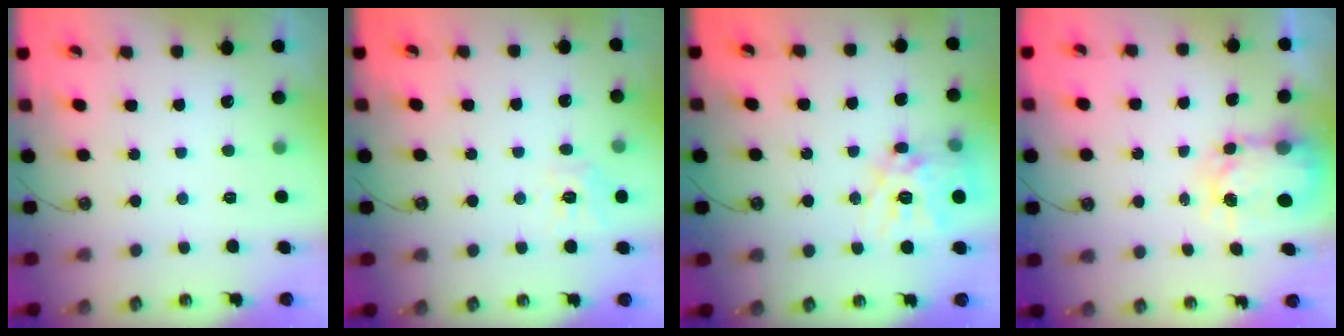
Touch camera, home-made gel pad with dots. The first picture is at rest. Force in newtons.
{"total": 9.0, "press": 8.9, "slide": 1.1}
{"total": 15.8, "press": 15.7, "slide": 1.6}
{"total": 6.2, "press": 6.2, "slide": 0.4}